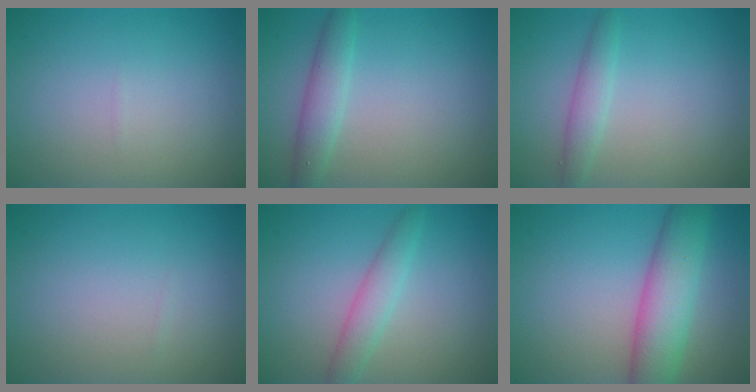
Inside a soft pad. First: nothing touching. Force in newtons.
{"total": 2.6, "press": 2.6, "slide": 0.1}
{"total": 1.9, "press": 1.9, "slide": 0.0}
{"total": 0.0}
{"total": 2.6, "press": 2.6, "slide": 0.1}
{"total": 6.6, "press": 6.6, "slide": 0.1}